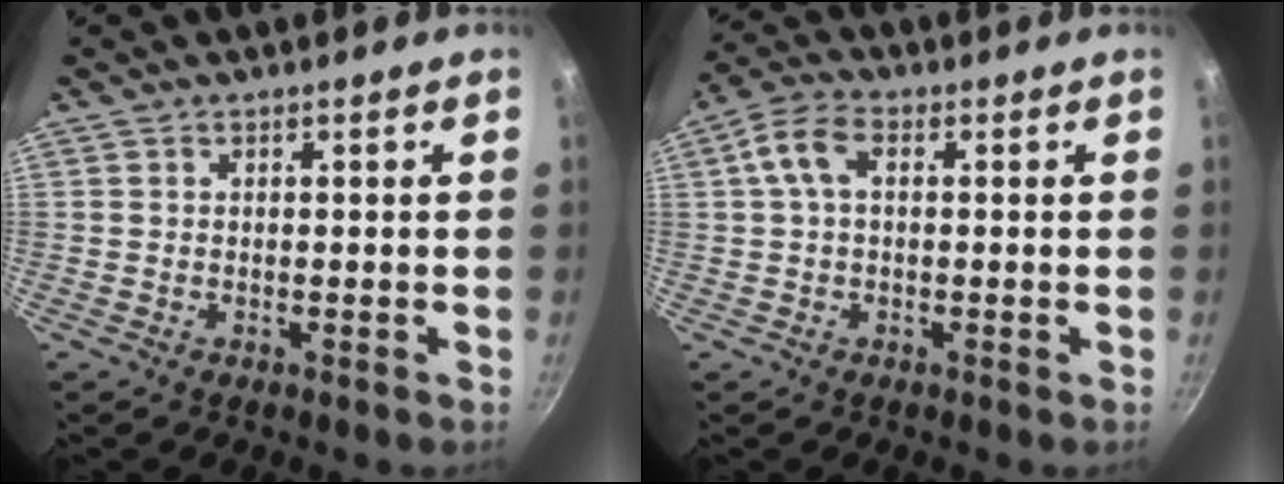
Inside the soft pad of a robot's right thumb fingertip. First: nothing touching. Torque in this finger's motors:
{"motor_torque": [0.12, -0.19, 0.35, -0.53, 0.06]}